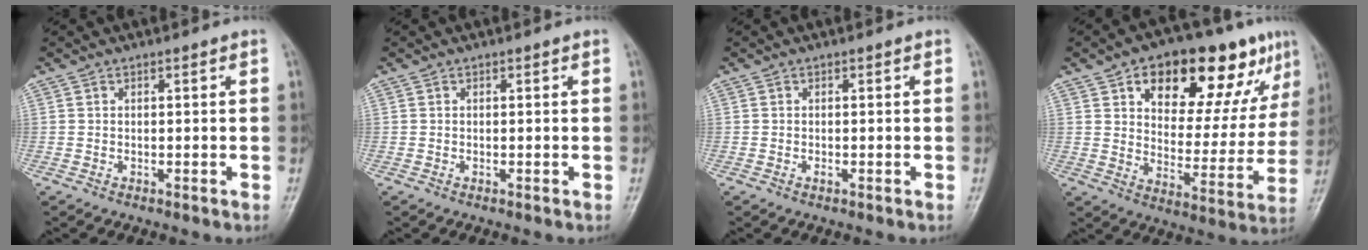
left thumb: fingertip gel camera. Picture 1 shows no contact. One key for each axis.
{"total": 0.0}
{"total": 0.5, "fx": -0.2, "fy": 0.3, "fz": 0.4, "tx": -0.008, "ty": 0.000, "tz": -0.004}
{"total": 22.5, "fx": 11.9, "fy": 10.6, "fz": 15.9, "tx": -0.175, "ty": -0.020, "tz": 0.178}